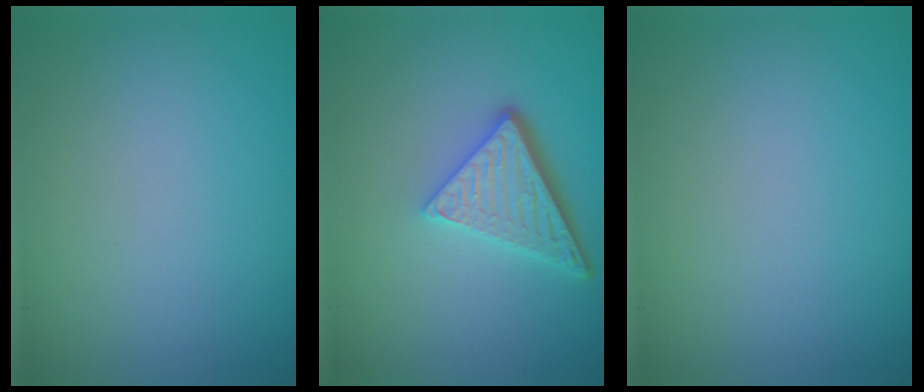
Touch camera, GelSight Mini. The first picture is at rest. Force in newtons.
{"total": 4.7, "press": 3.5, "slide": 3.2}
{"total": 0.0}